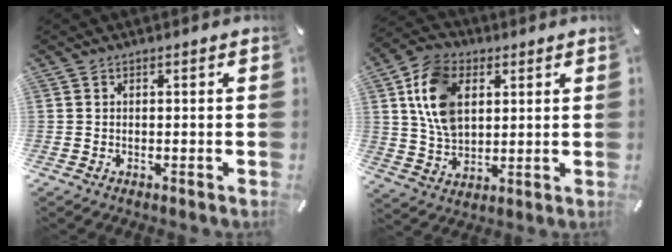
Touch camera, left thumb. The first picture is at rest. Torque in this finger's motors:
{"motor_torque": [0.71, 0.27, 1.44, -1.33, 0.21]}